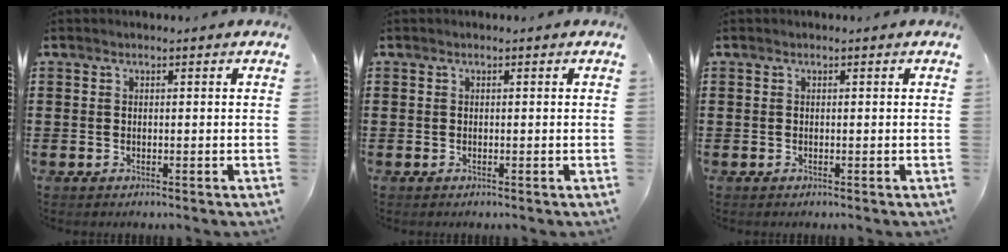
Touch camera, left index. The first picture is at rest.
{"total": 0.0}
{"total": 0.0}